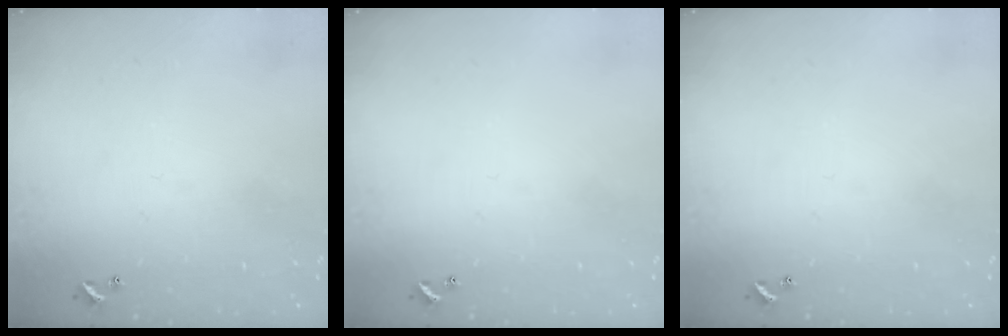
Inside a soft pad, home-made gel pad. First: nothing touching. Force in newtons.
{"total": 0.0}
{"total": 0.0}